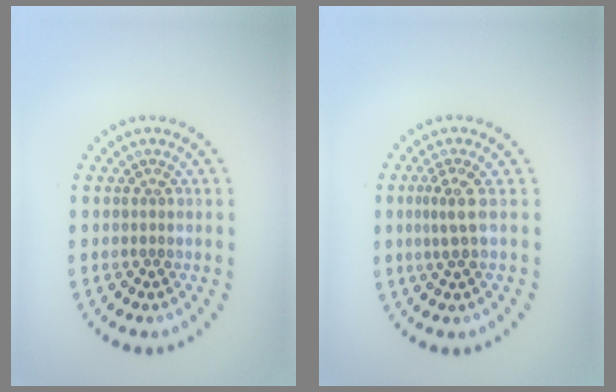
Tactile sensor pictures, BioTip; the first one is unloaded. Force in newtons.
{"total": 2.2, "press": 1.6, "slide": 1.5}